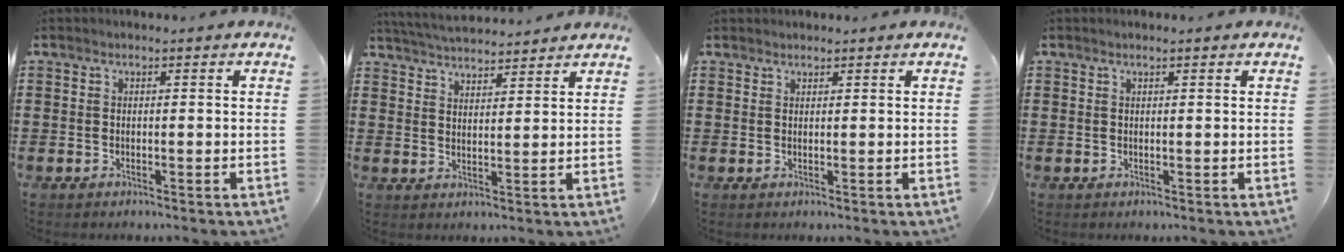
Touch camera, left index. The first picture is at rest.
{"total": 4.3, "force": [4.2, 0.0, 0.5], "torque": [-0.024, -0.020, 0.076]}
{"total": 1.2, "force": [1.1, 0.3, 0.0], "torque": [-0.002, 0.000, 0.023]}
{"total": 0.6, "force": [0.4, 0.0, 0.4], "torque": [-0.009, 0.000, 0.009]}